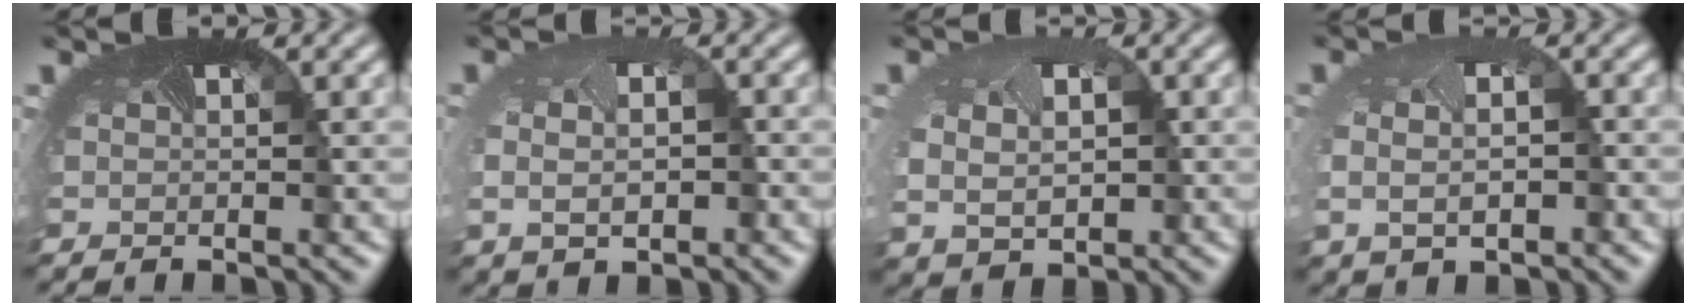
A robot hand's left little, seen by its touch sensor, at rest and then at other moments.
{"total": 4.1, "force": [-0.6, 2.9, 2.9], "torque": [-0.052, -0.007, -0.003]}
{"total": 5.2, "force": [0.0, 4.2, 3.2], "torque": [-0.057, -0.012, 0.001]}
{"total": 4.3, "force": [-0.7, 3.1, 2.9], "torque": [-0.059, -0.010, -0.001]}